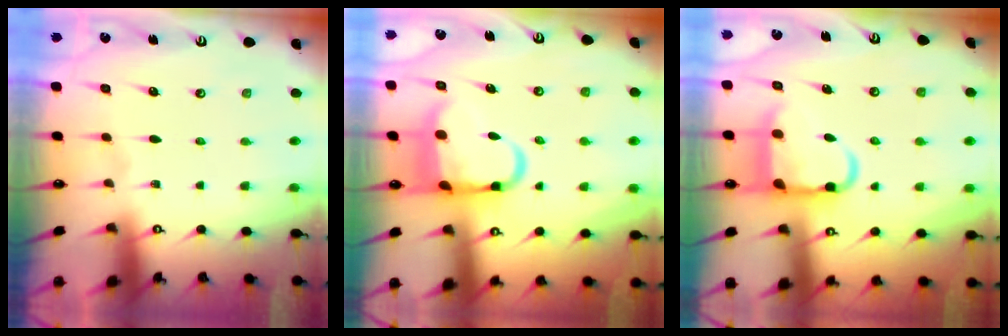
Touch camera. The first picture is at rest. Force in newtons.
{"total": 11.0, "press": 10.8, "slide": 1.8}
{"total": 11.6, "press": 11.5, "slide": 1.4}